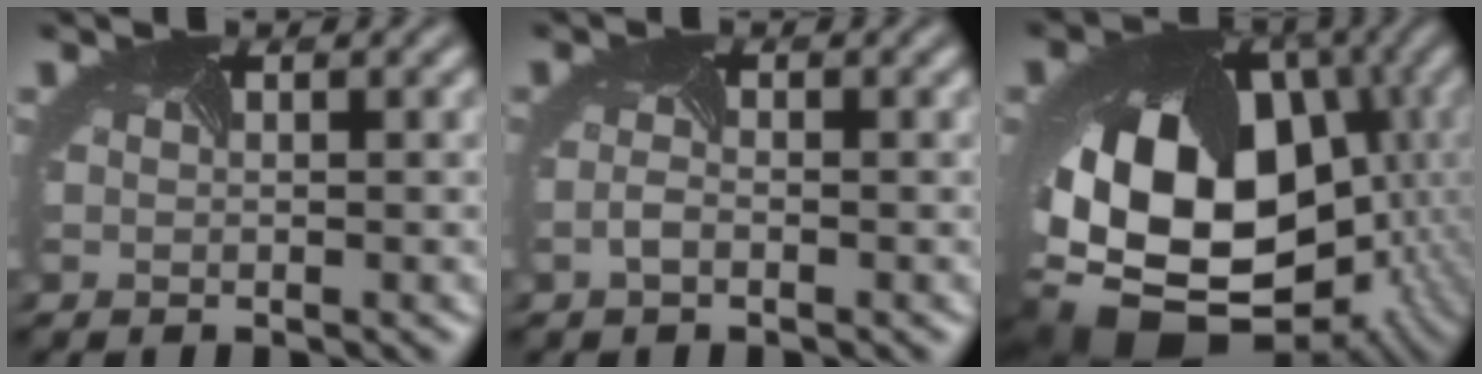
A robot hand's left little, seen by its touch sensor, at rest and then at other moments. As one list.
[{"total": 0.8, "force": [-0.7, 0.1, 0.4], "torque": [-0.021, -0.001, -0.014]}, {"total": 19.7, "force": [-3.8, 14.7, 12.6], "torque": [-0.251, -0.044, -0.034]}]